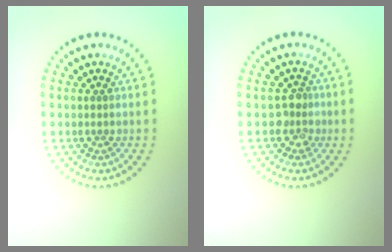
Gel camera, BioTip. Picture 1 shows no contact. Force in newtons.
{"total": 1.7, "press": 1.5, "slide": 0.9}